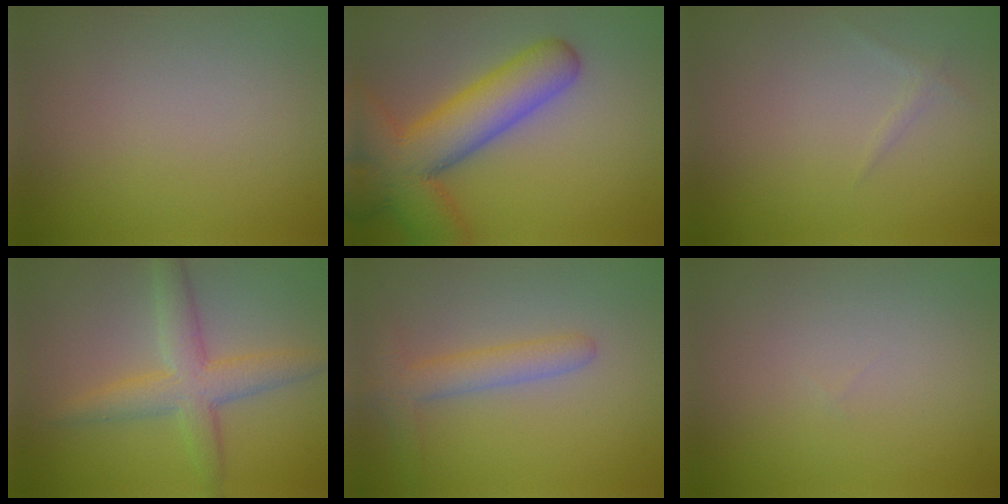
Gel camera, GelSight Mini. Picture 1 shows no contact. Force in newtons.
{"total": 9.1, "press": 9.1, "slide": 0.6}
{"total": 0.6, "press": 0.6, "slide": 0.1}
{"total": 4.7, "press": 4.7, "slide": 0.1}
{"total": 3.0, "press": 3.0, "slide": 0.2}
{"total": 0.0}